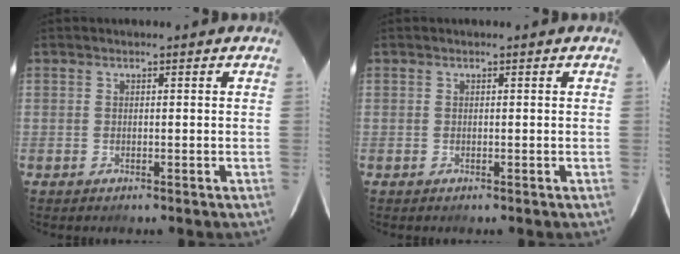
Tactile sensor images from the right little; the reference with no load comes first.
{"total": 0.0}